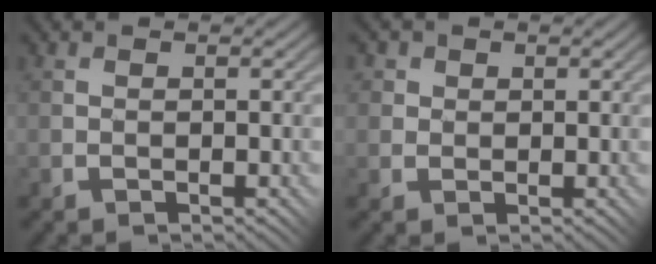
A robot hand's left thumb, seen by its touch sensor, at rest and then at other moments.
{"total": 3.5, "force": [1.7, 3.0, 0.7], "torque": [-0.022, 0.012, 0.022]}